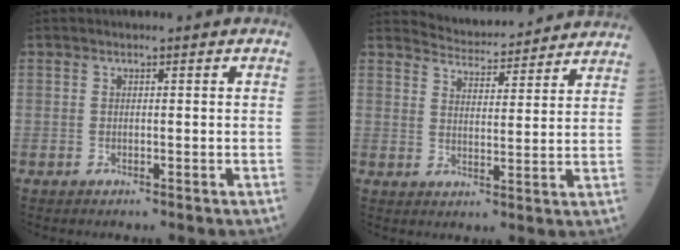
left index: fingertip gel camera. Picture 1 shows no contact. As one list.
[{"total": 11.3, "force": [11.1, 1.7, 1.4], "torque": [-0.019, 0.013, 0.144]}]